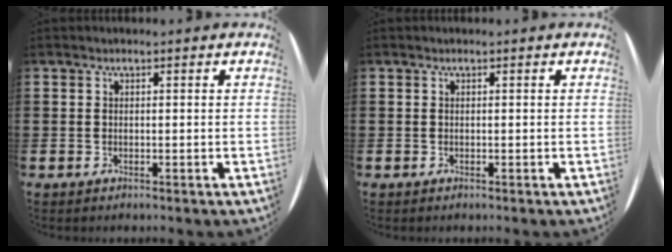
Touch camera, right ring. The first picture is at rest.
{"total": 0.0}